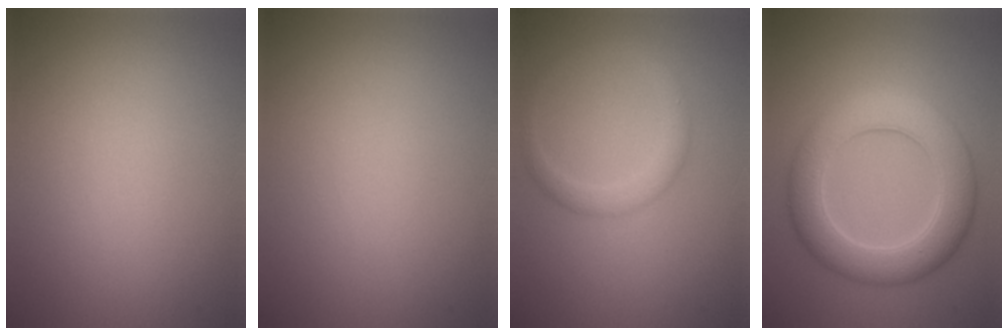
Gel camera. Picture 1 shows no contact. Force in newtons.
{"total": 0.0}
{"total": 2.1, "press": 2.1, "slide": 0.1}
{"total": 6.8, "press": 6.8, "slide": 0.3}